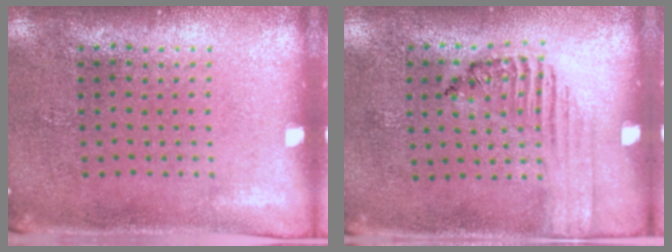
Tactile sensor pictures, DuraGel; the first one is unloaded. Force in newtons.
{"total": 1.6, "press": 1.2, "slide": 1.0}